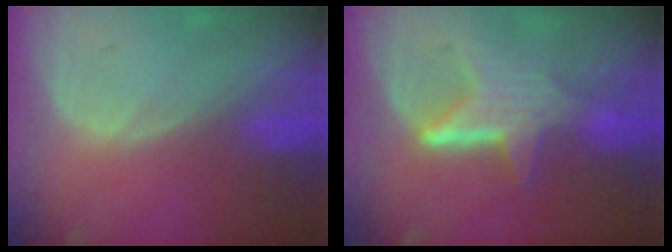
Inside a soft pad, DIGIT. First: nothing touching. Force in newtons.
{"total": 6.5, "press": 5.9, "slide": 2.8}